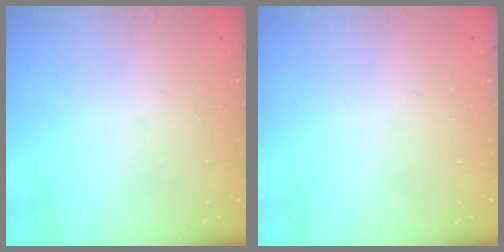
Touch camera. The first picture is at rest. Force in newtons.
{"total": 0.0}